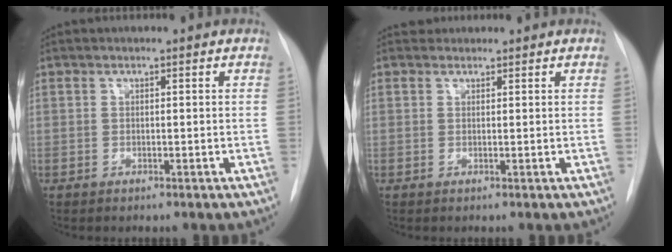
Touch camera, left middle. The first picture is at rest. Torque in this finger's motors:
{"motor_torque": [0.05, -0.05, -0.04, 0.00]}